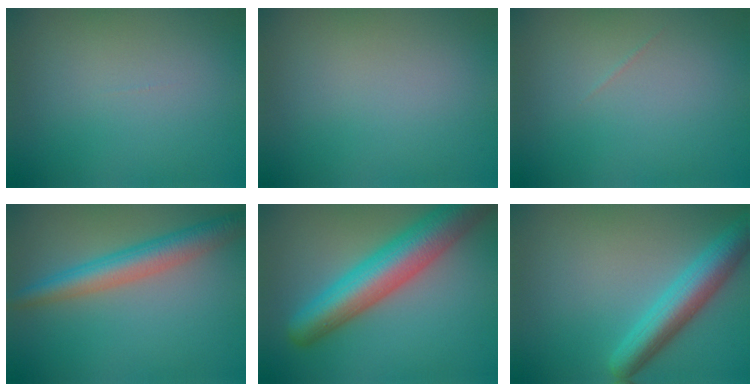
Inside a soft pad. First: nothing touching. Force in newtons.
{"total": 0.0}
{"total": 0.0}
{"total": 4.6, "press": 4.6, "slide": 0.1}
{"total": 8.4, "press": 8.4, "slide": 0.4}
{"total": 5.1, "press": 5.1, "slide": 0.2}